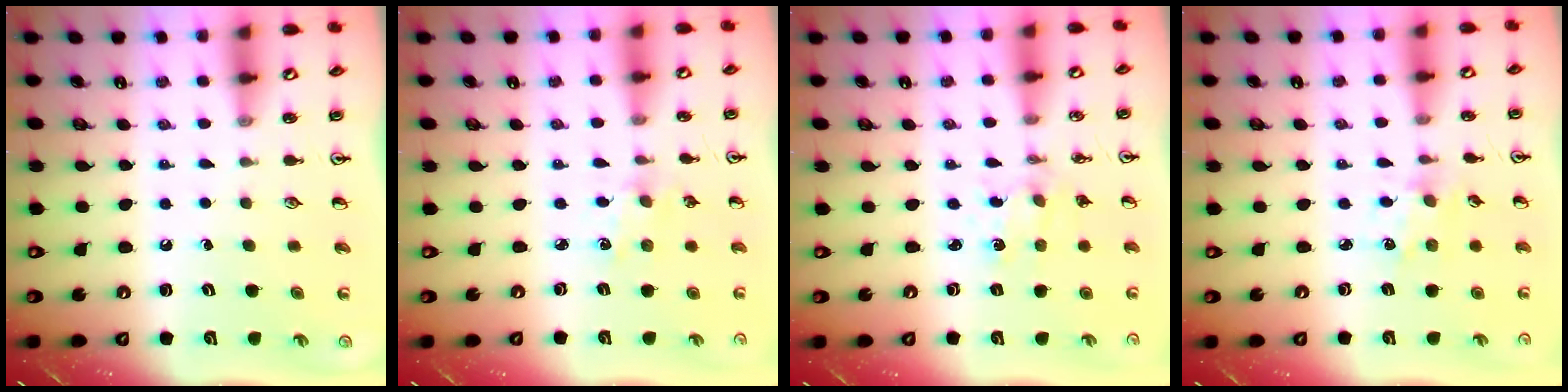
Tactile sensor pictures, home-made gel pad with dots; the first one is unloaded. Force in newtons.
{"total": 2.5, "press": 2.5, "slide": 0.4}
{"total": 1.2, "press": 1.2, "slide": 0.1}
{"total": 1.6, "press": 1.6, "slide": 0.0}